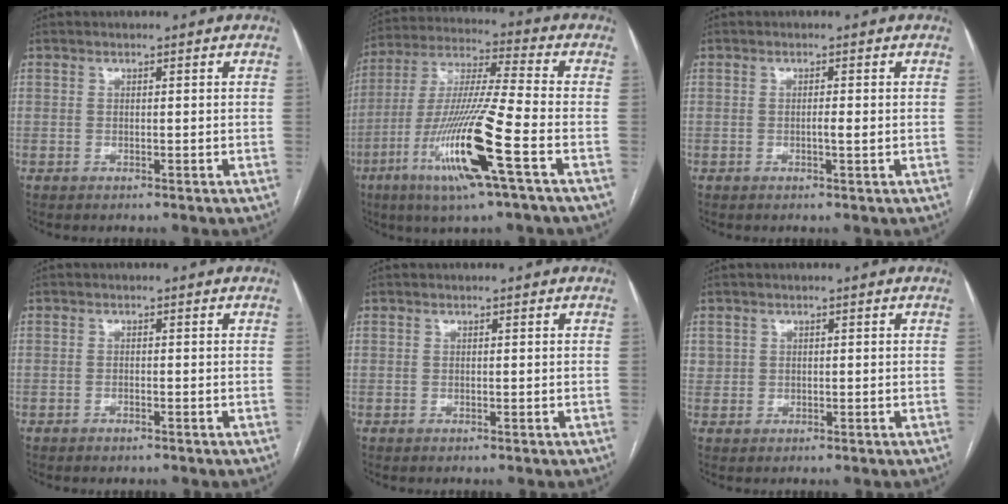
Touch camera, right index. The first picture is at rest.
{"total": 17.0, "force": [-6.7, -0.4, 15.6], "torque": [-0.322, -0.021, -0.129]}
{"total": 1.2, "force": [-0.2, 0.0, 1.2], "torque": [-0.021, 0.000, -0.003]}
{"total": 0.8, "force": [-0.6, 0.3, 0.3], "torque": [-0.011, 0.000, -0.006]}
{"total": 0.0}
{"total": 1.5, "force": [0.5, 1.4, 0.1], "torque": [0.011, 0.007, 0.006]}